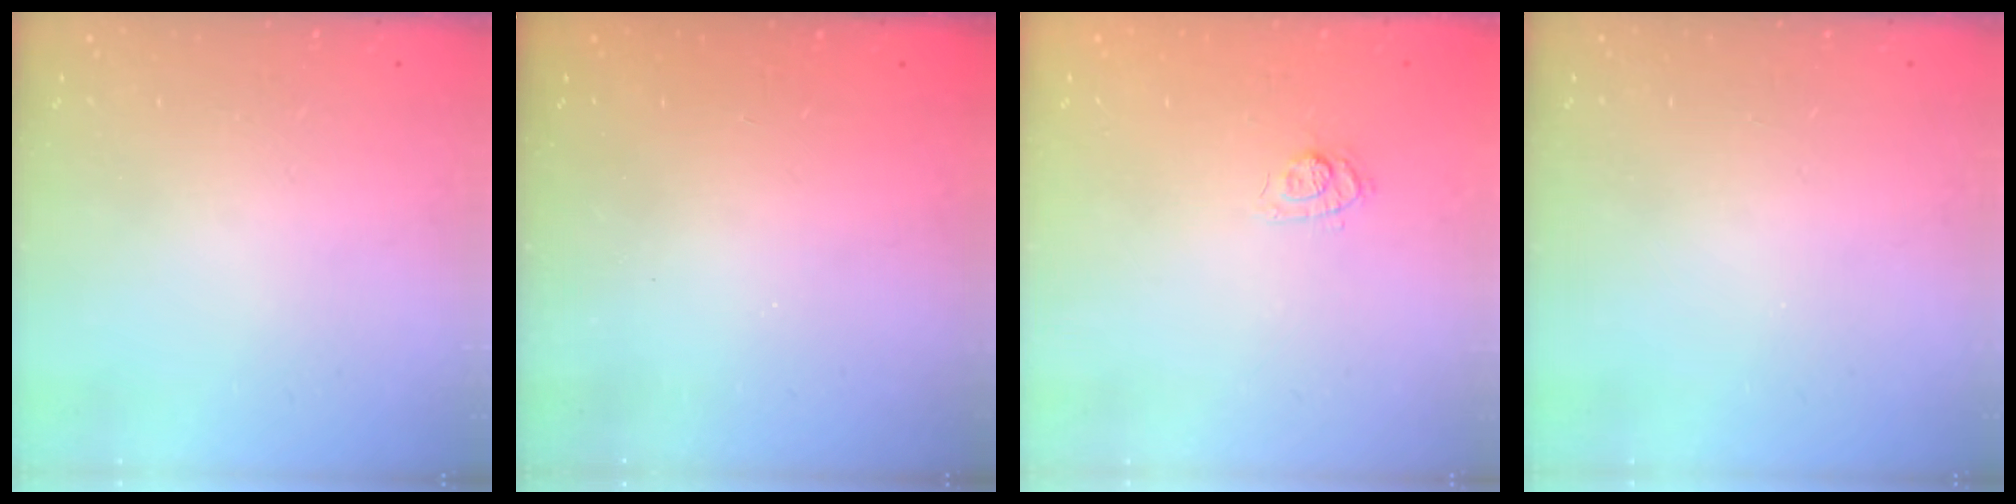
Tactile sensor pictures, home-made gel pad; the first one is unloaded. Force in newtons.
{"total": 2.5, "press": 2.4, "slide": 0.8}
{"total": 7.9, "press": 7.7, "slide": 1.6}
{"total": 0.0}